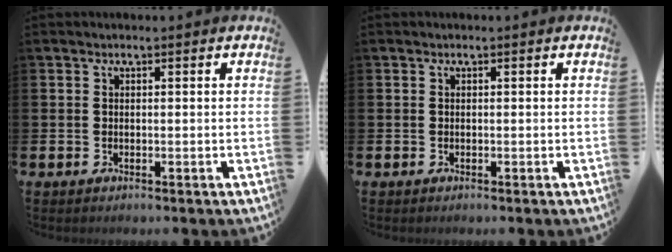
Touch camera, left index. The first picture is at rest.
{"total": 0.0}